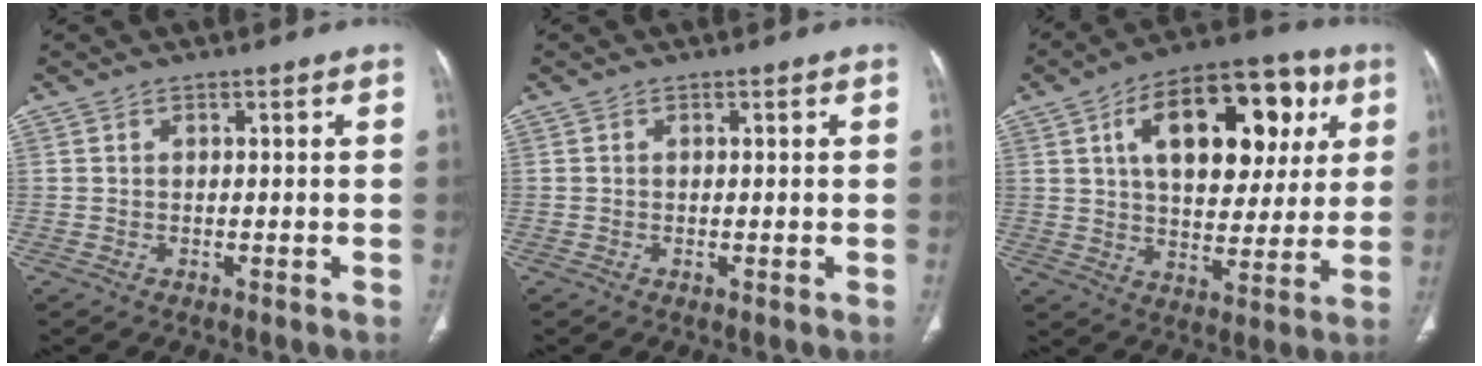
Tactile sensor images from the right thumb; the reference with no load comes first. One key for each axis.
{"total": 0.0}
{"total": 22.5, "fx": 7.4, "fy": 12.3, "fz": 17.3, "tx": -0.213, "ty": 0.004, "tz": 0.107}